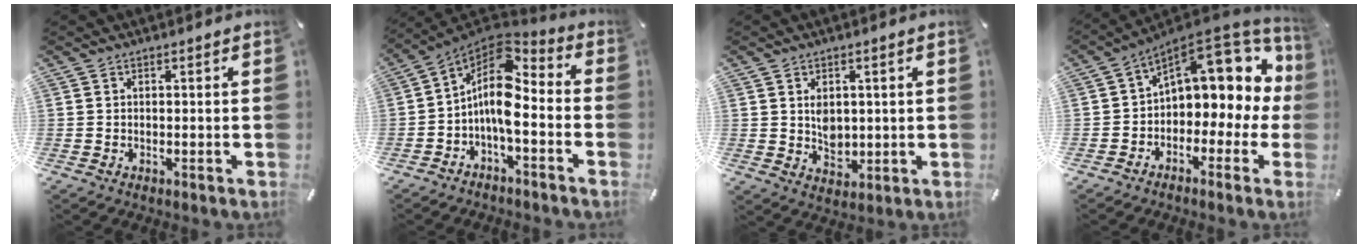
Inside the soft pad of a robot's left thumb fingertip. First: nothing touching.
{"total": 11.5, "force": [-1.1, 6.1, 9.7], "torque": [-0.198, -0.014, -0.023]}
{"total": 4.9, "force": [1.2, 4.0, 2.6], "torque": [-0.024, -0.008, 0.017]}
{"total": 13.4, "force": [6.2, 7.9, 8.9], "torque": [-0.119, -0.050, 0.105]}